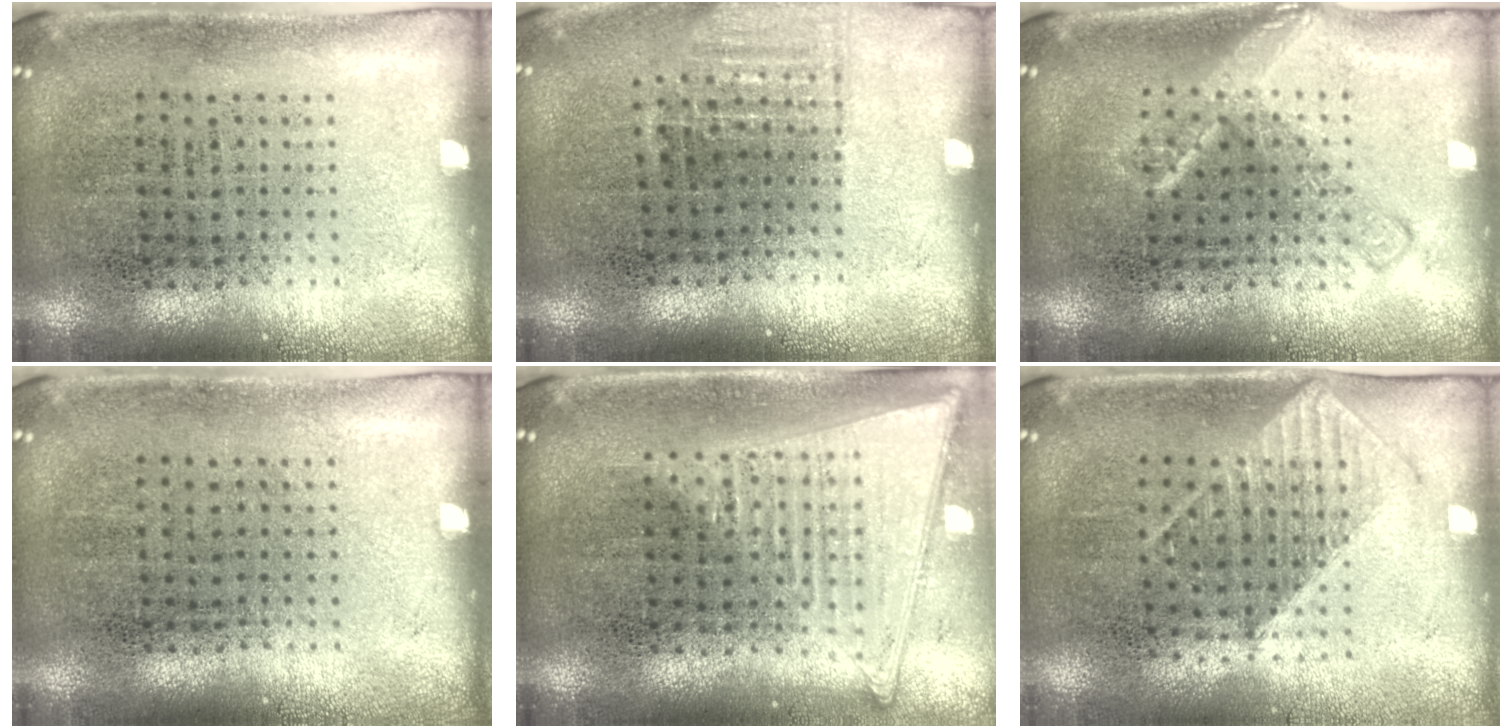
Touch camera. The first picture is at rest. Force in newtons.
{"total": 1.0, "press": 0.9, "slide": 0.5}
{"total": 2.0, "press": 2.0, "slide": 0.3}
{"total": 0.0}
{"total": 1.7, "press": 1.6, "slide": 0.6}
{"total": 1.1, "press": 1.0, "slide": 0.4}